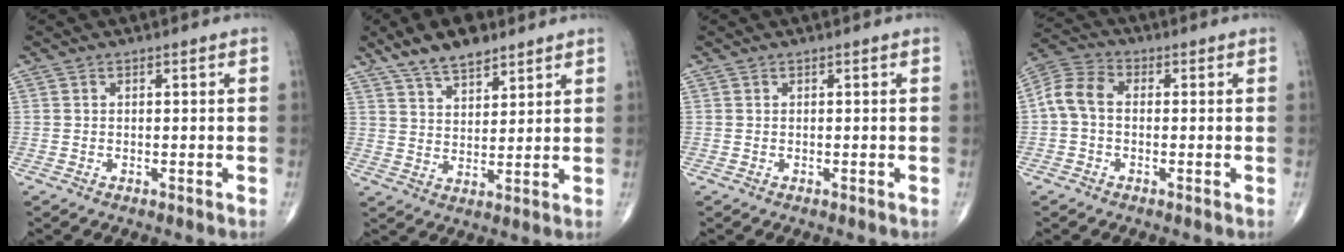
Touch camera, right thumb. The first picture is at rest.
{"total": 9.6, "force": [7.0, 4.0, 5.3], "torque": [-0.073, -0.031, 0.126]}
{"total": 0.0}
{"total": 6.7, "force": [-0.3, 4.6, 4.9], "torque": [-0.093, 0.022, -0.018]}